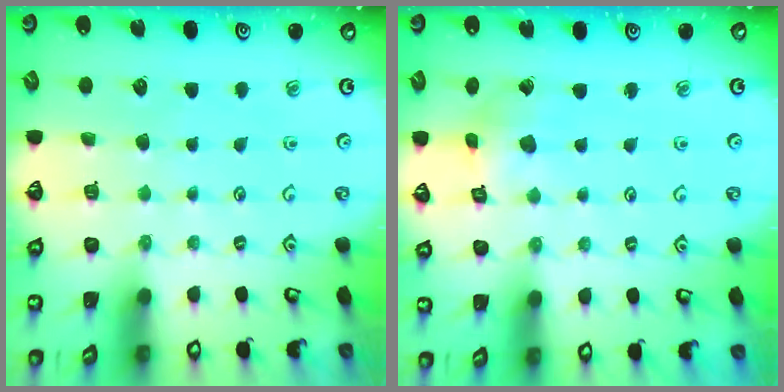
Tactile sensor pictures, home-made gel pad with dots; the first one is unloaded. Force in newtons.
{"total": 3.4, "press": 3.4, "slide": 0.5}